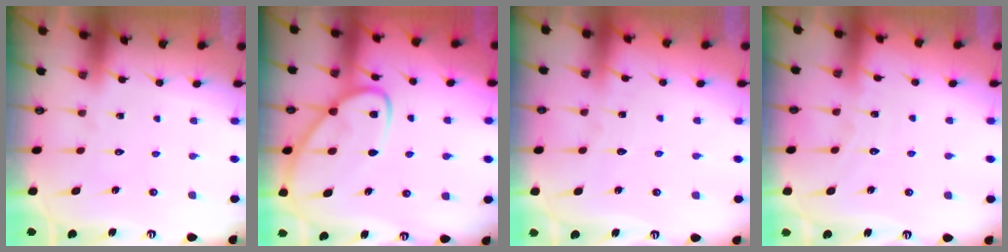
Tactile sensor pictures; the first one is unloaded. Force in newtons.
{"total": 9.9, "press": 9.8, "slide": 0.9}
{"total": 2.0, "press": 2.0, "slide": 0.2}
{"total": 4.2, "press": 4.2, "slide": 0.5}